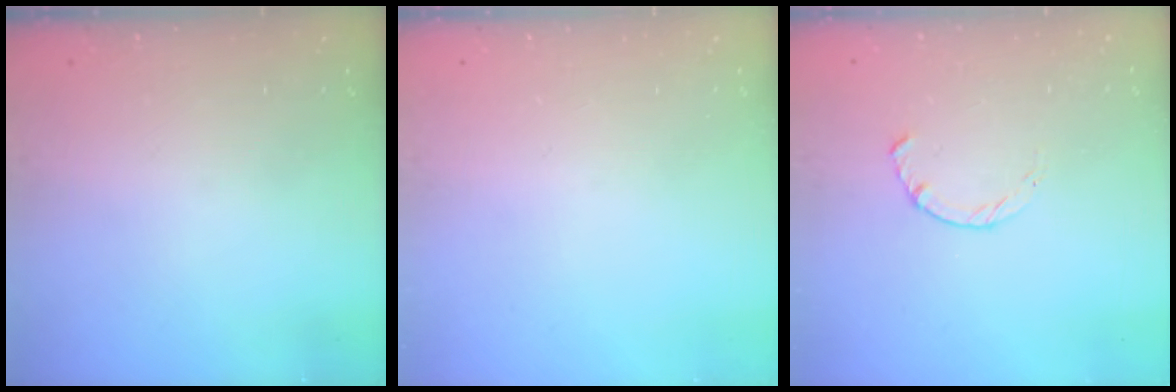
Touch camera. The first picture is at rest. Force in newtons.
{"total": 0.0}
{"total": 2.2, "press": 2.2, "slide": 0.4}